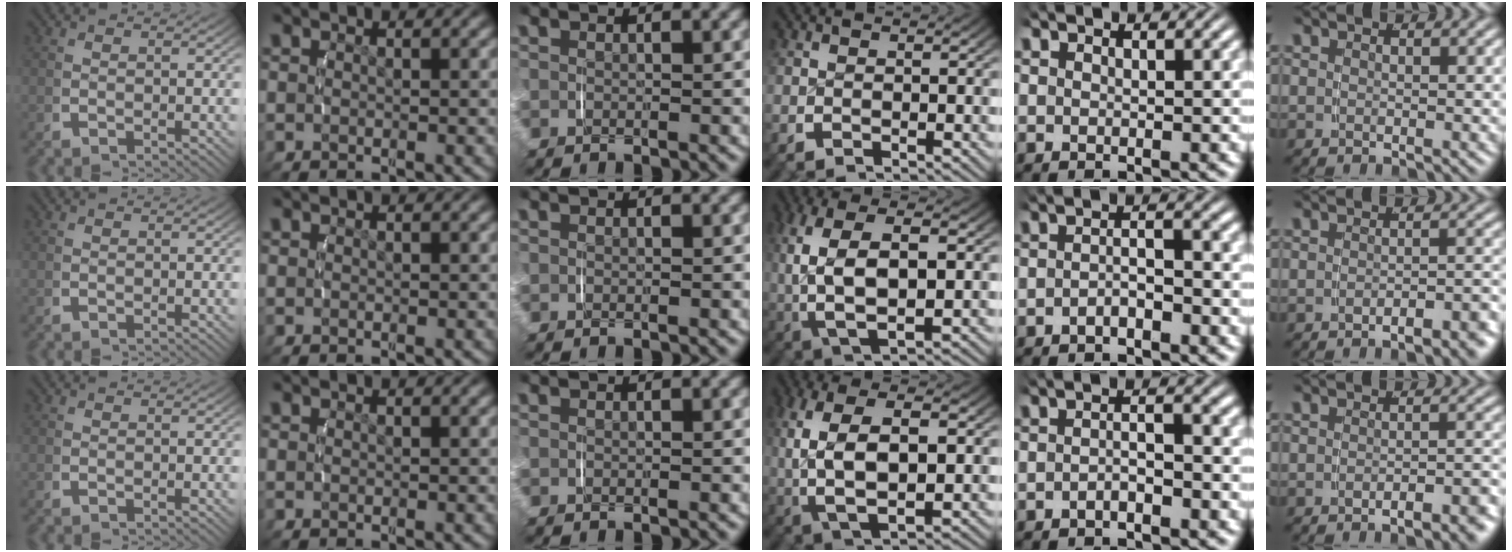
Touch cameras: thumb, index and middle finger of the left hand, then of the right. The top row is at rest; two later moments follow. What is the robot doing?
{"motion": "lift_and_place", "object": "napkin"}